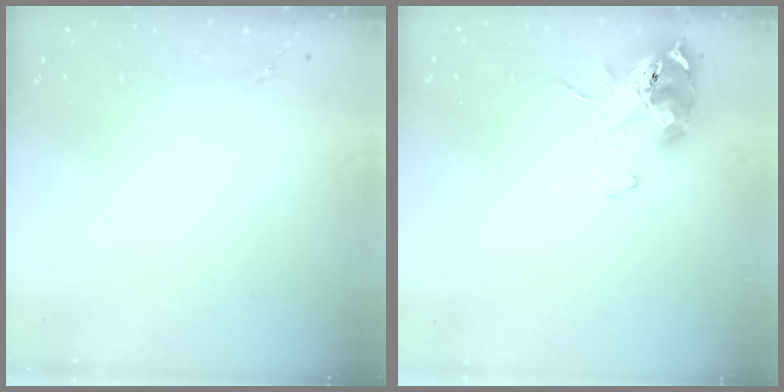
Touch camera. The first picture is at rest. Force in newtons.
{"total": 11.2, "press": 11.2, "slide": 1.3}